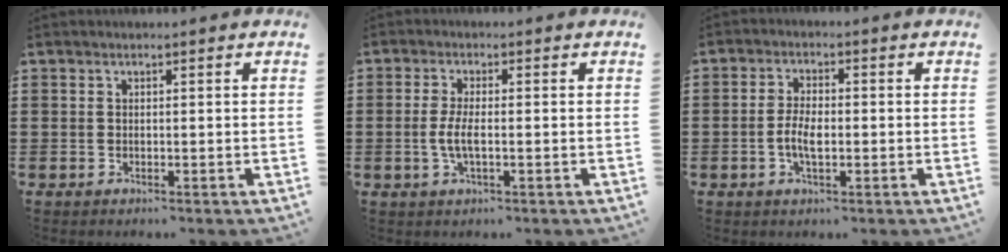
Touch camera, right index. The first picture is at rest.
{"total": 3.9, "force": [-0.7, 1.1, 3.7], "torque": [-0.087, -0.006, -0.021]}
{"total": 4.3, "force": [-1.0, 1.8, 3.8], "torque": [-0.089, -0.002, -0.024]}